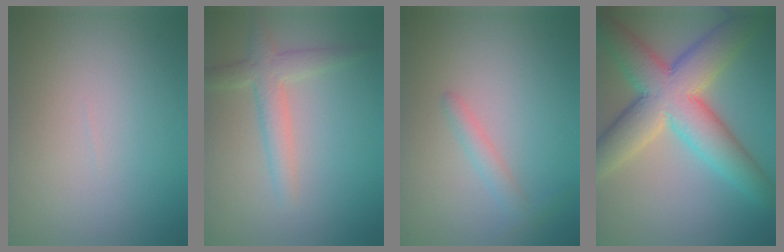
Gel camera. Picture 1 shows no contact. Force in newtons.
{"total": 2.9, "press": 2.9, "slide": 0.1}
{"total": 1.5, "press": 1.5, "slide": 0.1}
{"total": 10.9, "press": 10.9, "slide": 0.2}